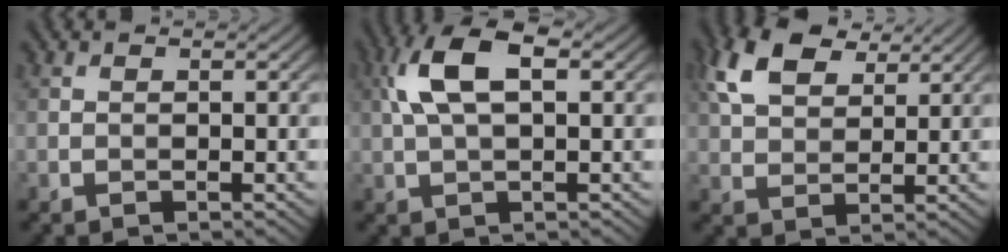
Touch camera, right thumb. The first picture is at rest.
{"total": 7.6, "force": [1.9, 3.3, 6.6], "torque": [-0.146, 0.017, 0.029]}
{"total": 8.8, "force": [4.8, 4.8, 5.6], "torque": [-0.132, 0.015, 0.093]}